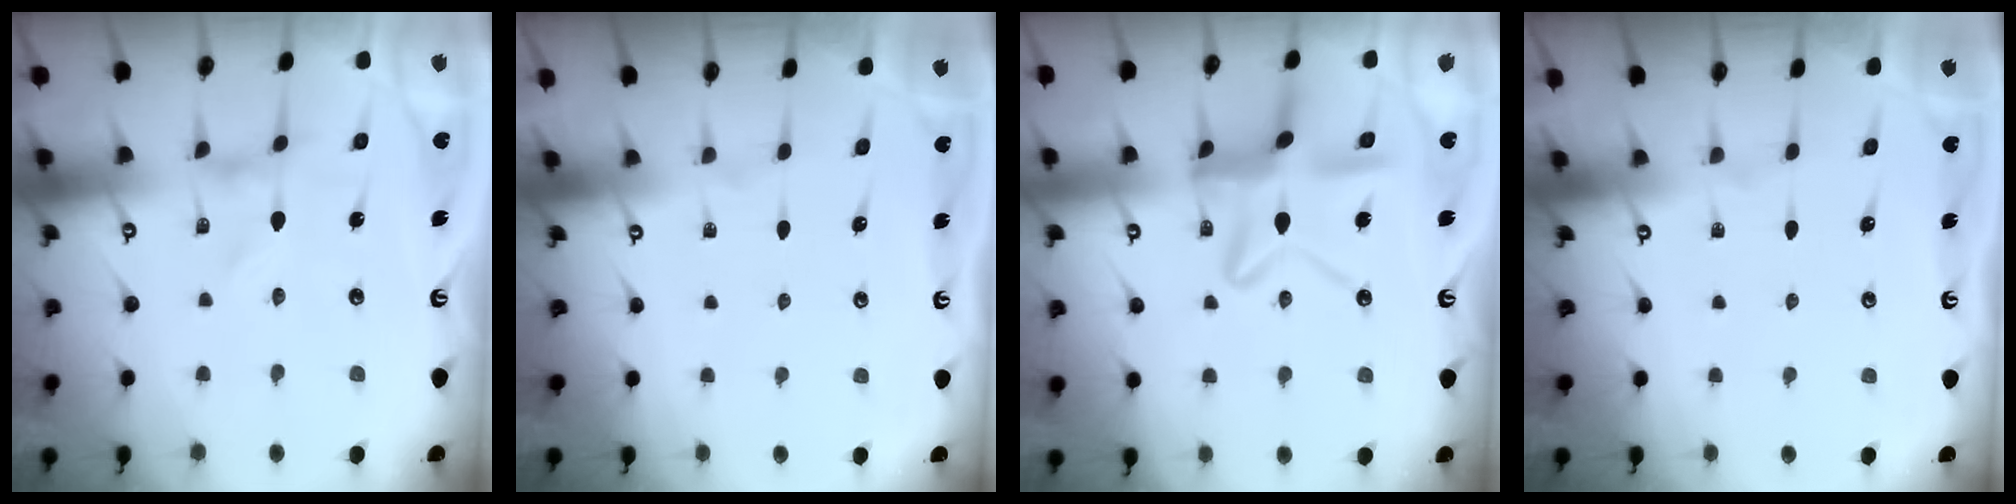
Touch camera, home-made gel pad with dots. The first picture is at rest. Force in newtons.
{"total": 0.0}
{"total": 13.2, "press": 13.2, "slide": 1.3}
{"total": 0.0}